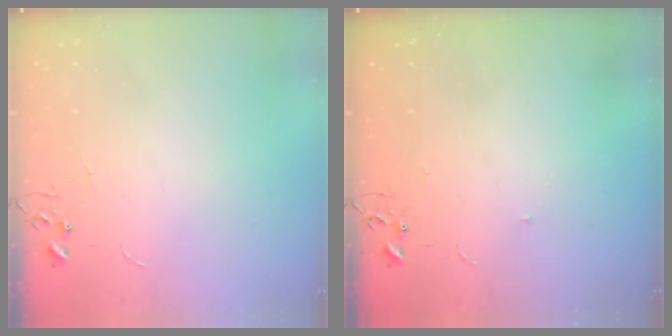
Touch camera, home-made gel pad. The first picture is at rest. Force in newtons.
{"total": 3.2, "press": 3.1, "slide": 0.8}